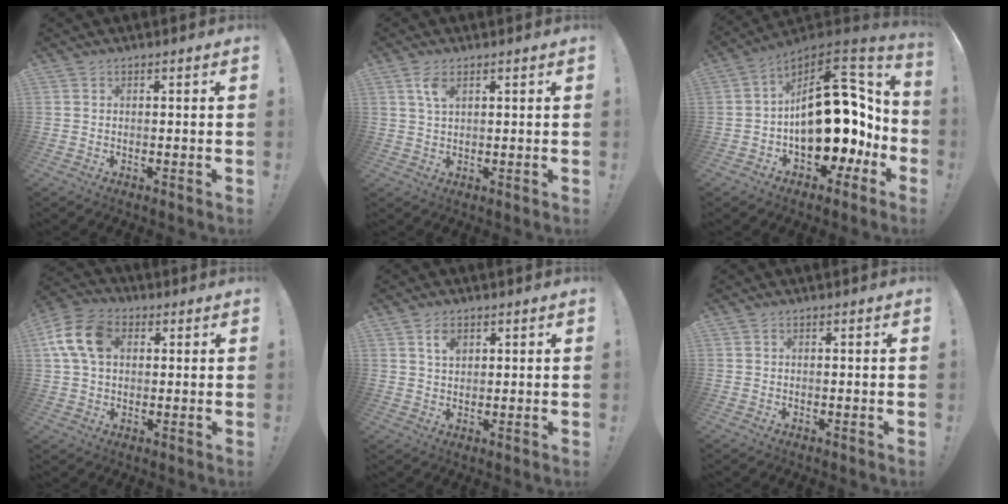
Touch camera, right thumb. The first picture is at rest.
{"total": 4.3, "force": [1.9, 1.9, 3.3], "torque": [-0.055, -0.004, 0.032]}
{"total": 24.2, "force": [-1.0, 15.2, 18.8], "torque": [-0.268, 0.010, 0.012]}
{"total": 13.2, "force": [3.7, 9.3, 8.6], "torque": [-0.159, 0.004, 0.070]}
{"total": 4.0, "force": [1.9, 2.4, 2.6], "torque": [-0.036, -0.006, 0.031]}
{"total": 0.0}